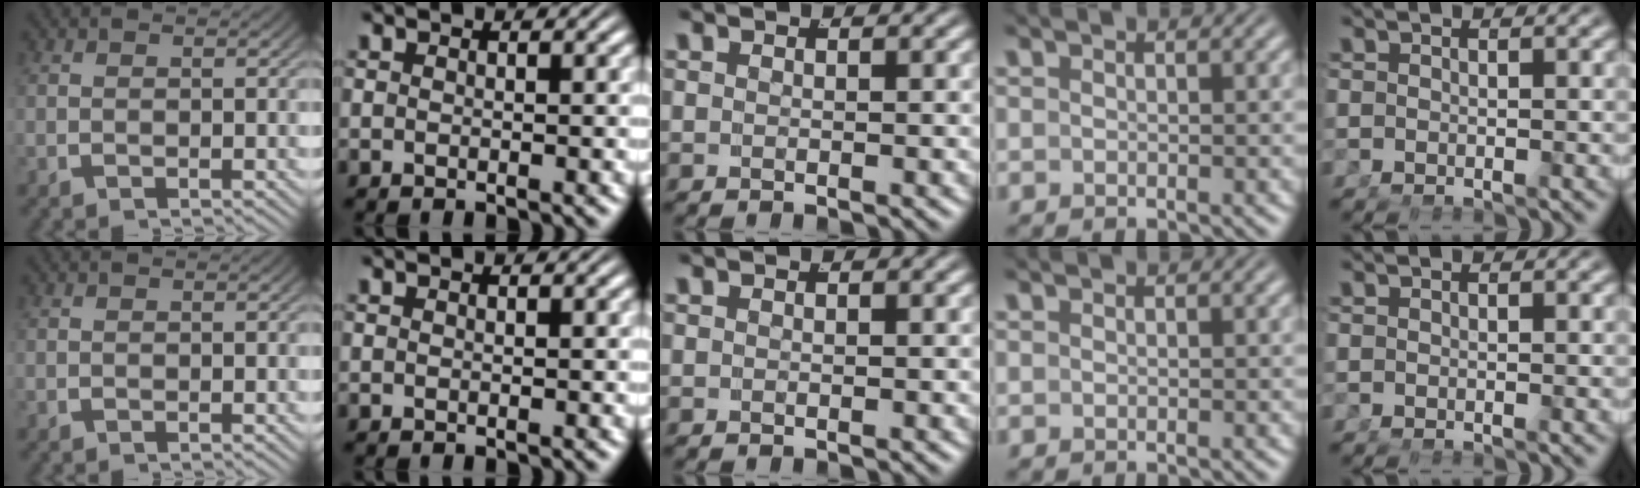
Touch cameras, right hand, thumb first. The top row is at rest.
{}